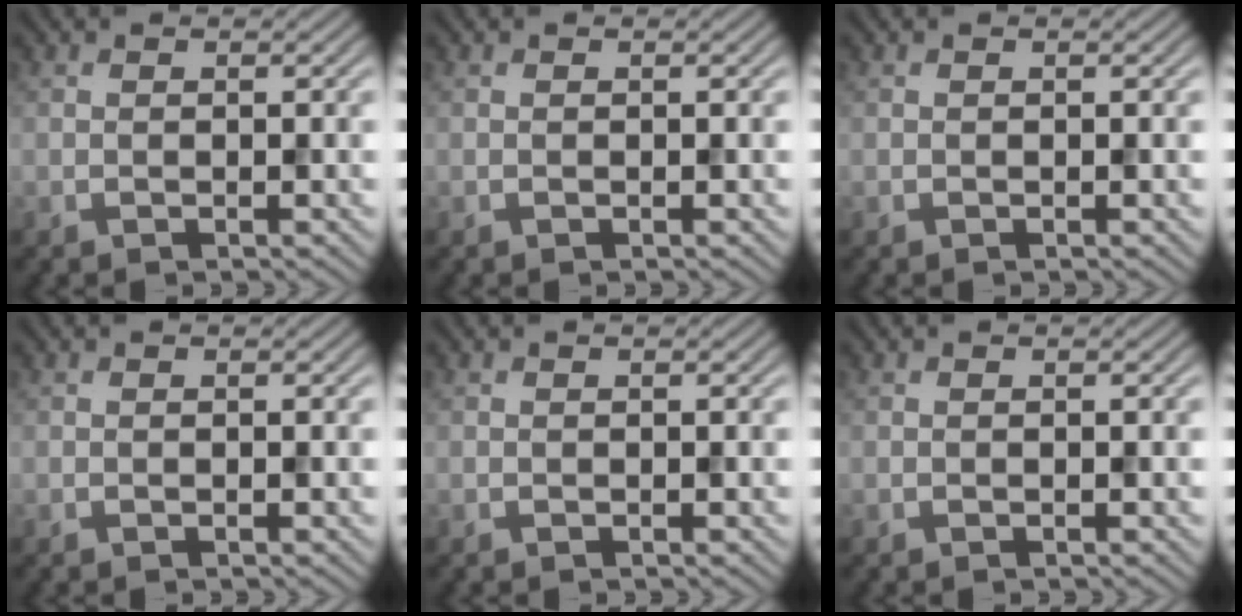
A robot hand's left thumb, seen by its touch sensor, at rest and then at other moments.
{"total": 0.0}
{"total": 0.0}
{"total": 0.0}
{"total": 0.0}
{"total": 0.0}